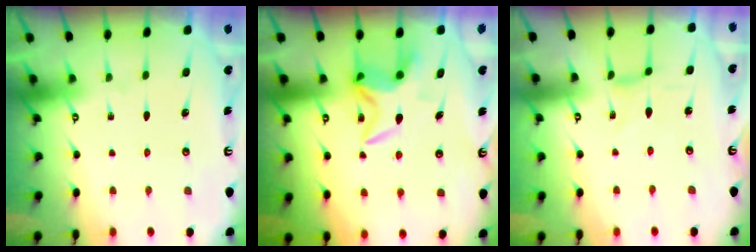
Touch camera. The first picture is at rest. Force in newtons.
{"total": 6.0, "press": 6.0, "slide": 0.4}
{"total": 0.0}